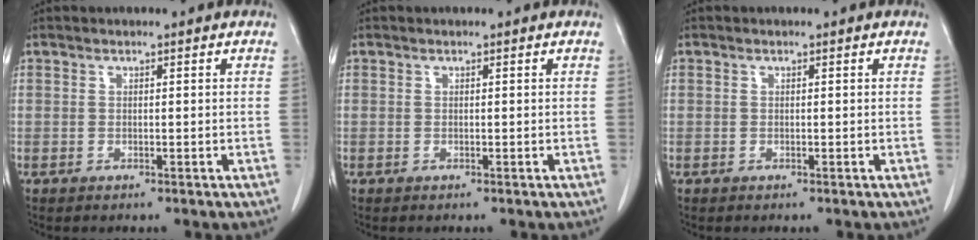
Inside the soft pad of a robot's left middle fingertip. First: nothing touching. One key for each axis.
{"total": 0.0}
{"total": 0.0}